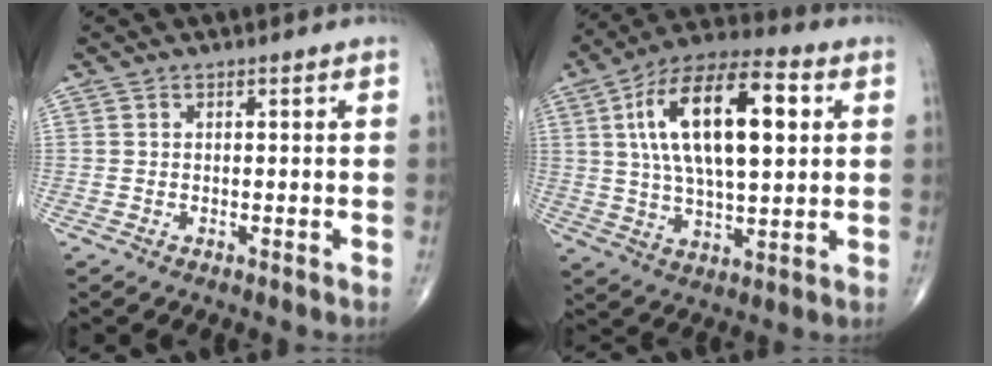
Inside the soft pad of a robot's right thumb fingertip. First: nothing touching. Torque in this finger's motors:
{"motor_torque": [-0.28, 1.57, 0.42, 0.03, 0.54]}